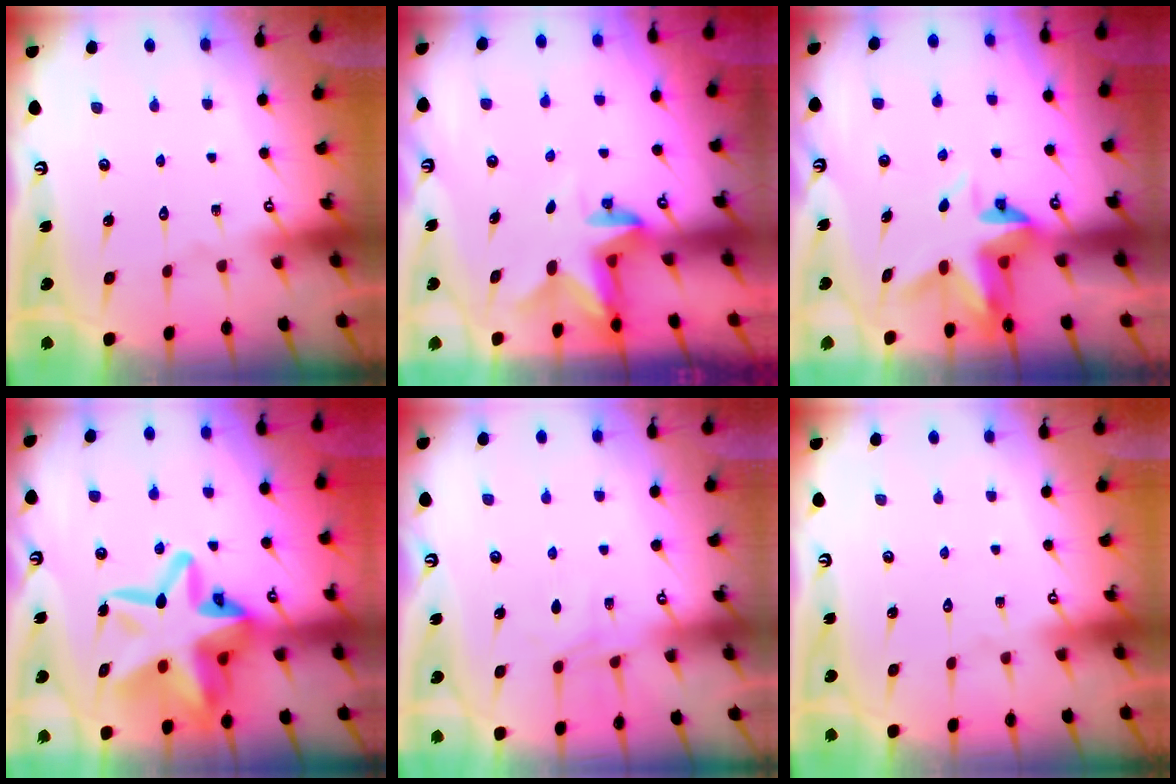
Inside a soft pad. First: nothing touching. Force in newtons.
{"total": 2.8, "press": 2.8, "slide": 0.5}
{"total": 4.5, "press": 4.5, "slide": 0.4}
{"total": 22.3, "press": 21.9, "slide": 4.1}
{"total": 6.5, "press": 6.5, "slide": 0.4}
{"total": 0.0}